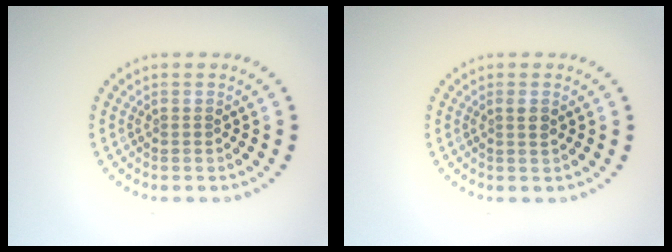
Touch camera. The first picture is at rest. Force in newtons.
{"total": 0.9, "press": 0.9, "slide": 0.3}